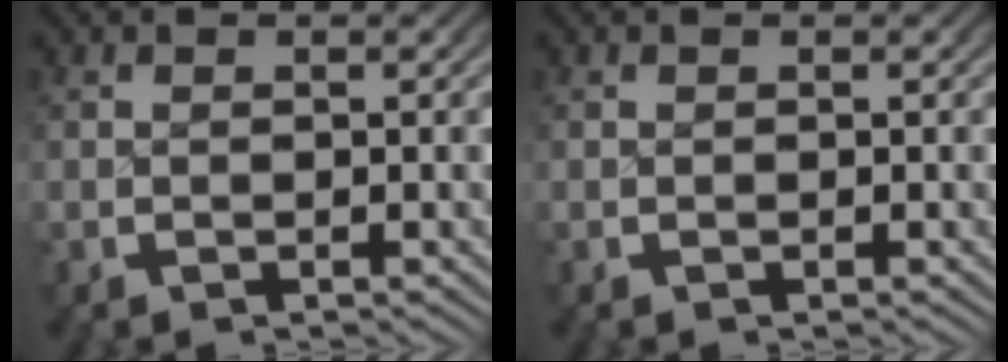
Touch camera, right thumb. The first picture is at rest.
{"total": 0.0}